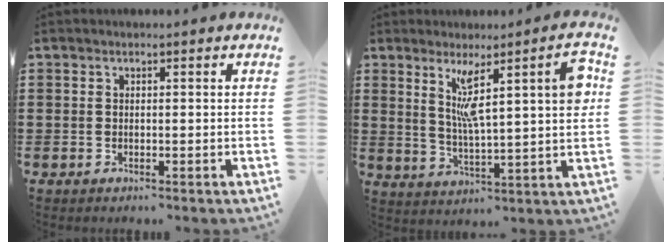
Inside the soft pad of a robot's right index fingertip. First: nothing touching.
{"total": 9.6, "force": [3.9, 1.7, 8.6], "torque": [-0.149, -0.009, 0.057]}